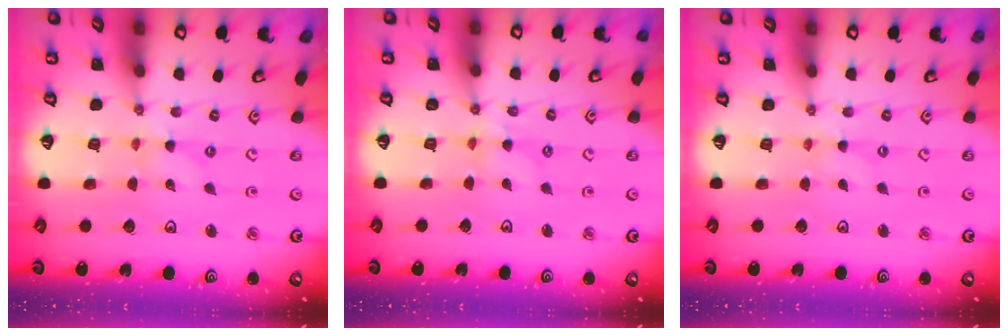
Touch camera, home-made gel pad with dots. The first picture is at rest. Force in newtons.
{"total": 2.7, "press": 2.7, "slide": 0.3}
{"total": 0.0}